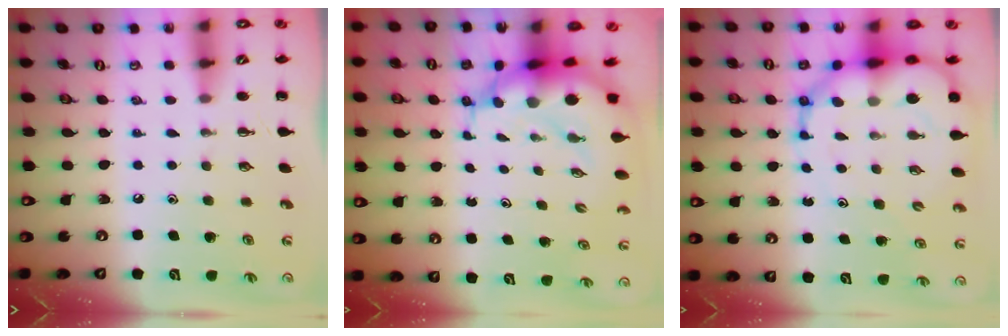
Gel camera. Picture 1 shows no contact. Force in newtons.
{"total": 8.6, "press": 8.3, "slide": 2.3}
{"total": 14.3, "press": 13.7, "slide": 3.8}